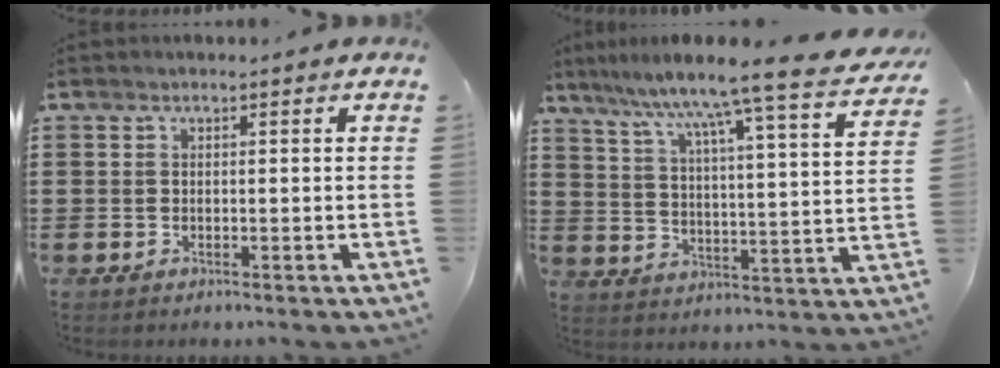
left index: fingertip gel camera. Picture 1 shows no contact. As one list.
[{"total": 8.0, "force": [7.1, -1.3, 3.6], "torque": [-0.093, -0.063, 0.106]}]